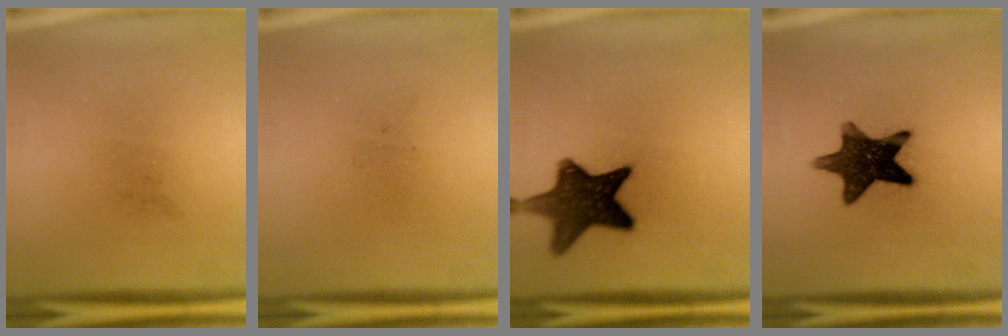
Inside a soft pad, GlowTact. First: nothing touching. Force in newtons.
{"total": 0.0}
{"total": 13.1}
{"total": 13.5}